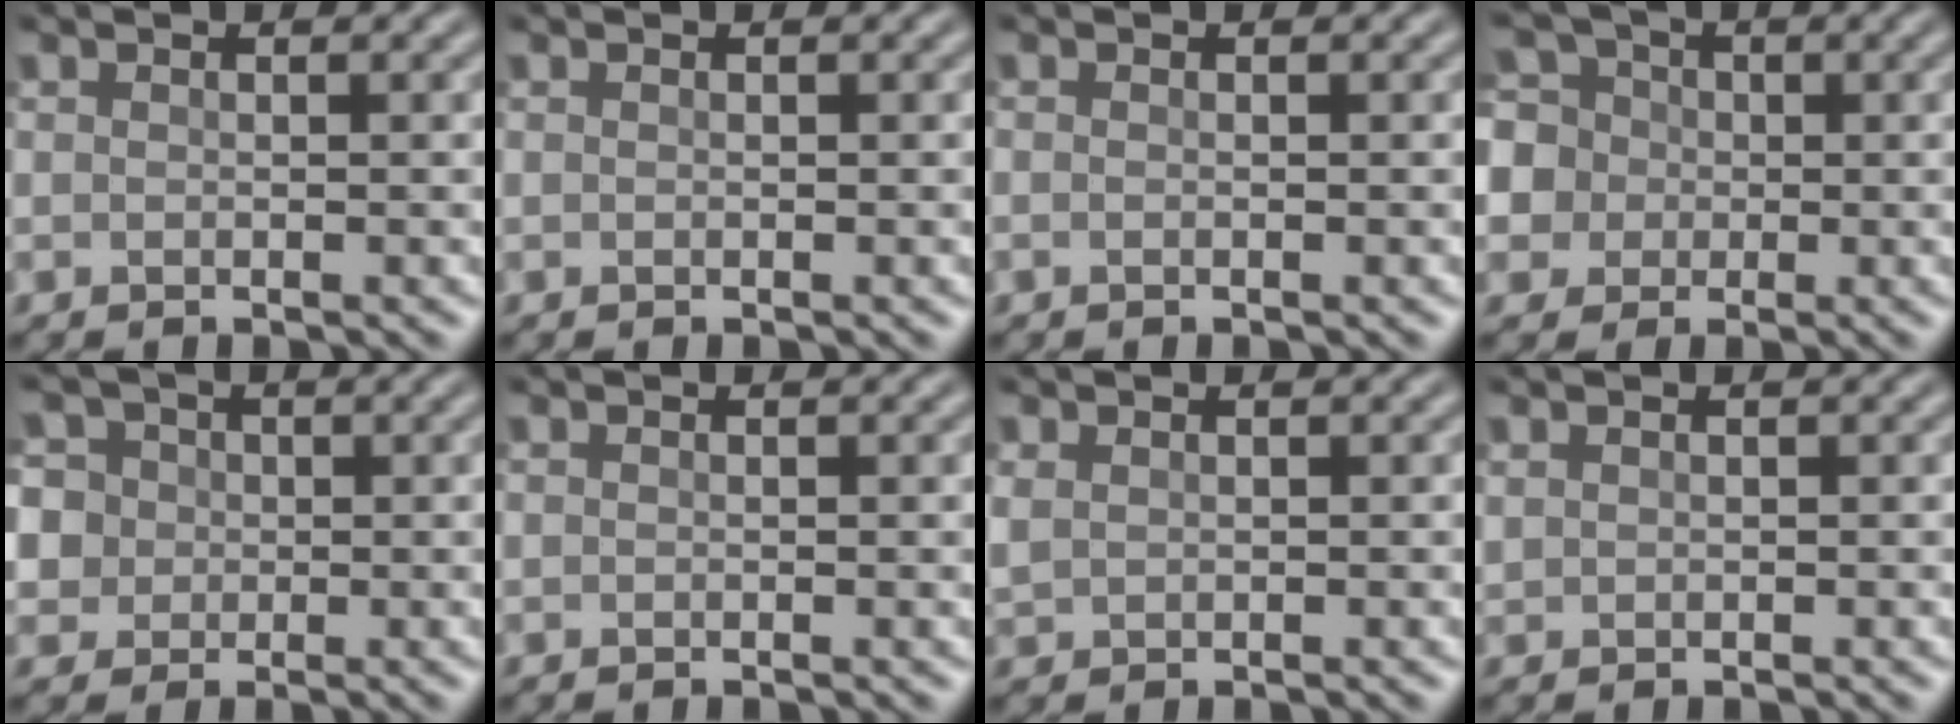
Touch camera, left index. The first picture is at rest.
{"total": 0.0}
{"total": 0.0}
{"total": 8.7, "force": [1.3, 8.0, 3.3], "torque": [-0.083, 0.038, -0.003]}
{"total": 8.8, "force": [3.2, 7.4, 3.6], "torque": [-0.074, 0.037, 0.025]}
{"total": 0.5, "force": [0.4, 0.1, 0.2], "torque": [-0.005, 0.003, 0.009]}
{"total": 1.1, "force": [0.7, 0.8, 0.4], "torque": [-0.014, 0.002, 0.018]}
{"total": 0.7, "force": [0.5, 0.4, 0.1], "torque": [-0.004, 0.000, 0.015]}